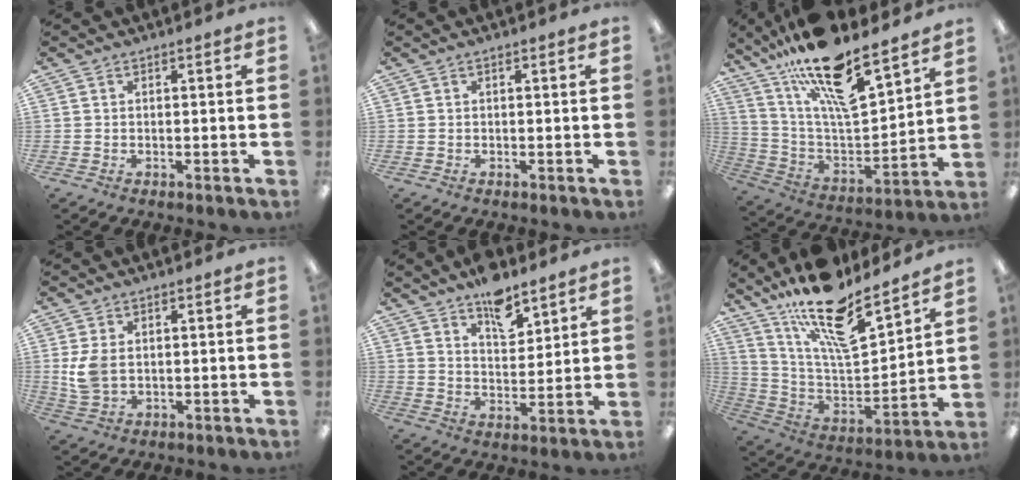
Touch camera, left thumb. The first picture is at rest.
{"total": 0.0}
{"total": 19.7, "force": [14.7, 5.5, 11.9], "torque": [-0.205, -0.104, 0.251]}
{"total": 5.8, "force": [0.8, 3.8, 4.3], "torque": [-0.094, -0.002, 0.011]}
{"total": 9.9, "force": [7.4, 4.5, 4.7], "torque": [-0.059, -0.045, 0.128]}
{"total": 19.4, "force": [14.6, 6.1, 11.1], "torque": [-0.196, -0.105, 0.252]}